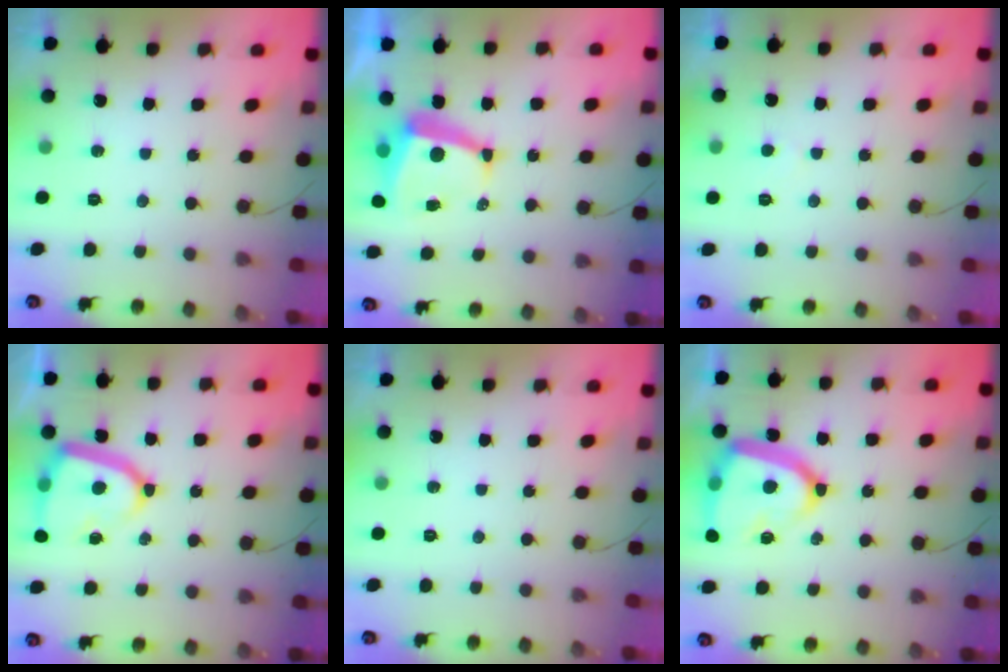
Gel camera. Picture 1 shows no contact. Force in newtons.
{"total": 7.8, "press": 7.7, "slide": 1.0}
{"total": 2.2, "press": 2.2, "slide": 0.2}
{"total": 13.4, "press": 13.3, "slide": 1.7}
{"total": 0.0}
{"total": 18.2, "press": 18.1, "slide": 1.7}